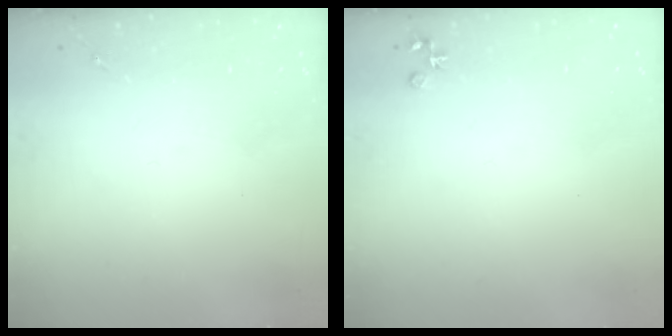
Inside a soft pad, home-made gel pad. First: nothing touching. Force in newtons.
{"total": 3.7, "press": 3.6, "slide": 0.4}